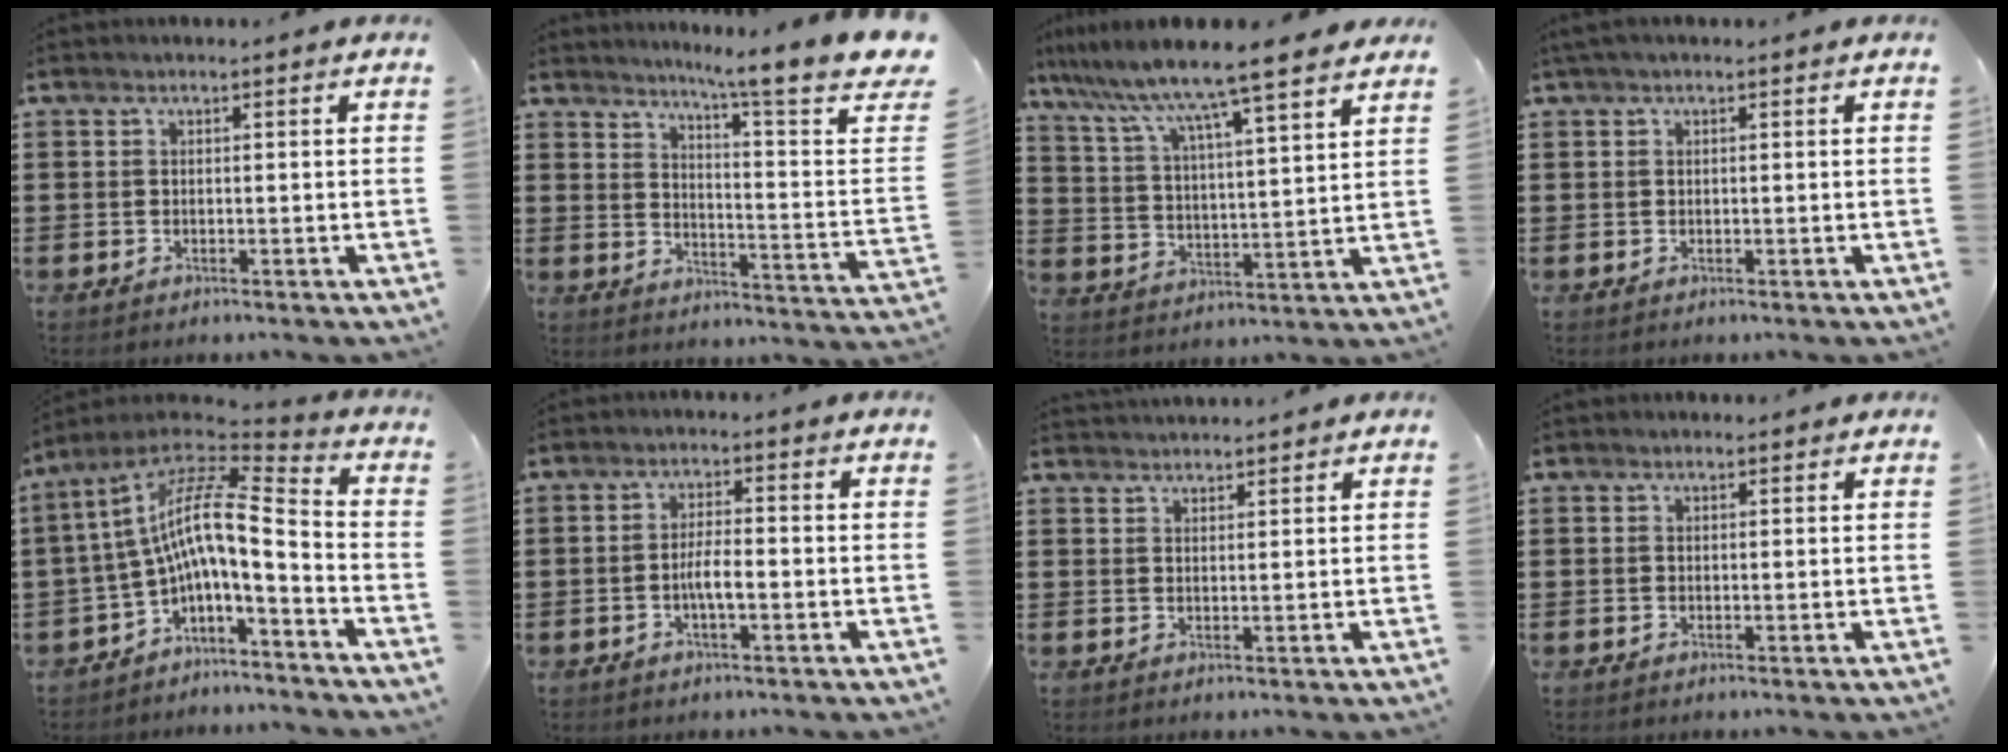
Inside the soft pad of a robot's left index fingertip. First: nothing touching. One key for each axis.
{"total": 9.1, "fx": 7.5, "fy": -0.9, "fz": 5.1, "tx": -0.102, "ty": -0.060, "tz": 0.117}
{"total": 8.5, "fx": 7.4, "fy": -0.3, "fz": 4.0, "tx": -0.108, "ty": -0.050, "tz": 0.120}
{"total": 0.6, "fx": 0.3, "fy": 0.0, "fz": 0.6, "tx": -0.012, "ty": 0.001, "tz": 0.006}
{"total": 10.5, "fx": -2.0, "fy": 2.5, "fz": 10.0, "tx": -0.207, "ty": -0.018, "tz": -0.057}
{"total": 3.6, "fx": -0.9, "fy": 0.8, "fz": 3.4, "tx": -0.067, "ty": 0.001, "tz": -0.019}
{"total": 2.0, "fx": 2.0, "fy": -0.1, "fz": -0.1, "tx": -0.002, "ty": -0.001, "tz": 0.039}
{"total": 0.7, "fx": 0.6, "fy": 0.3, "fz": 0.3, "tx": -0.008, "ty": 0.002, "tz": 0.011}